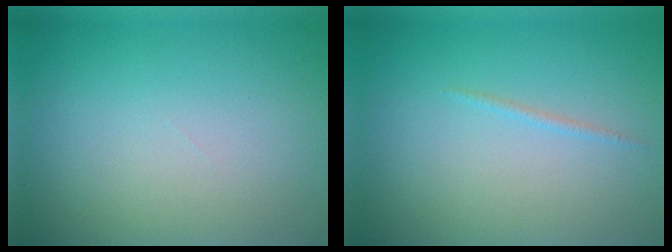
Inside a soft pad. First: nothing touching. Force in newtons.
{"total": 0.6, "press": 0.6, "slide": 0.1}